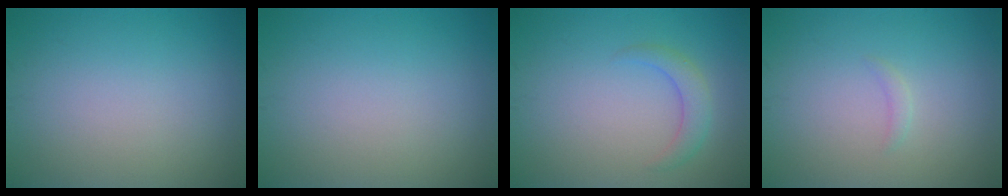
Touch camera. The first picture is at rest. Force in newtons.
{"total": 0.0}
{"total": 2.0, "press": 2.0, "slide": 0.1}
{"total": 0.7, "press": 0.7, "slide": 0.1}